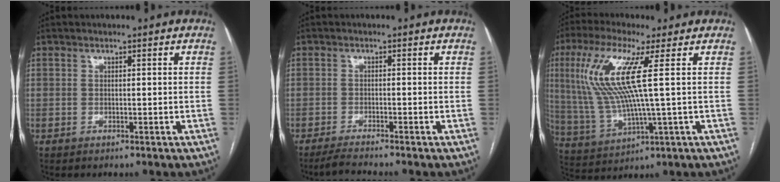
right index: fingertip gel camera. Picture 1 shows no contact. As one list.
[{"total": 3.0, "force": [-2.7, -0.9, 1.0], "torque": [-0.028, -0.017, -0.052]}, {"total": 12.8, "force": [3.2, 0.6, 12.4], "torque": [-0.290, 0.003, 0.064]}]